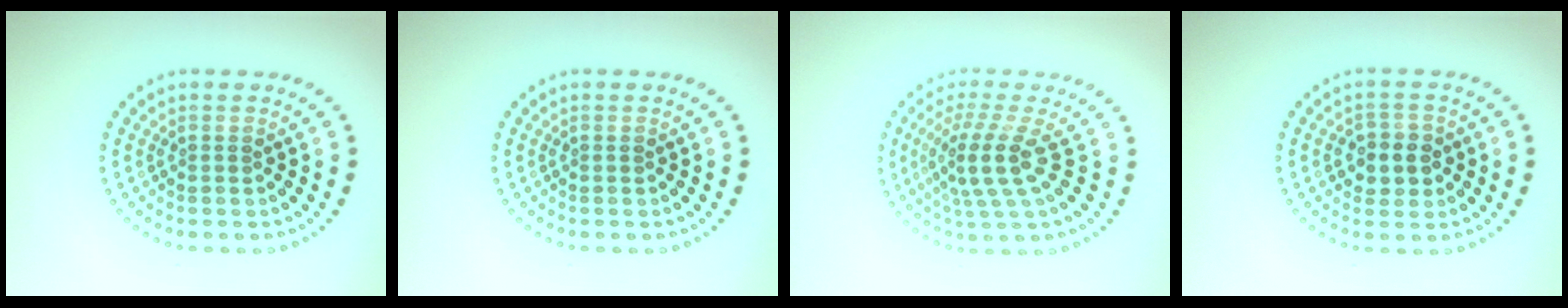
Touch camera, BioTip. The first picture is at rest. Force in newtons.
{"total": 0.0}
{"total": 4.1, "press": 2.9, "slide": 2.9}
{"total": 2.9, "press": 2.8, "slide": 0.7}